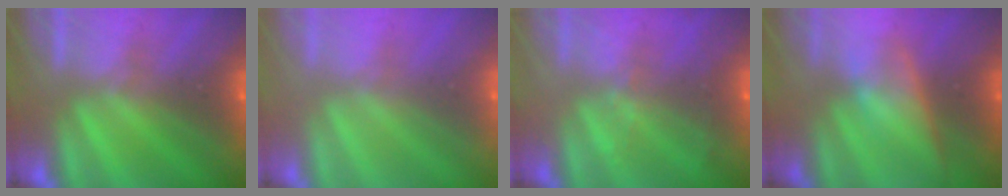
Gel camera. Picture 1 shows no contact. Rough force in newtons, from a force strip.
{"total": 3.4}
{"total": 2.3}
{"total": 3.0}